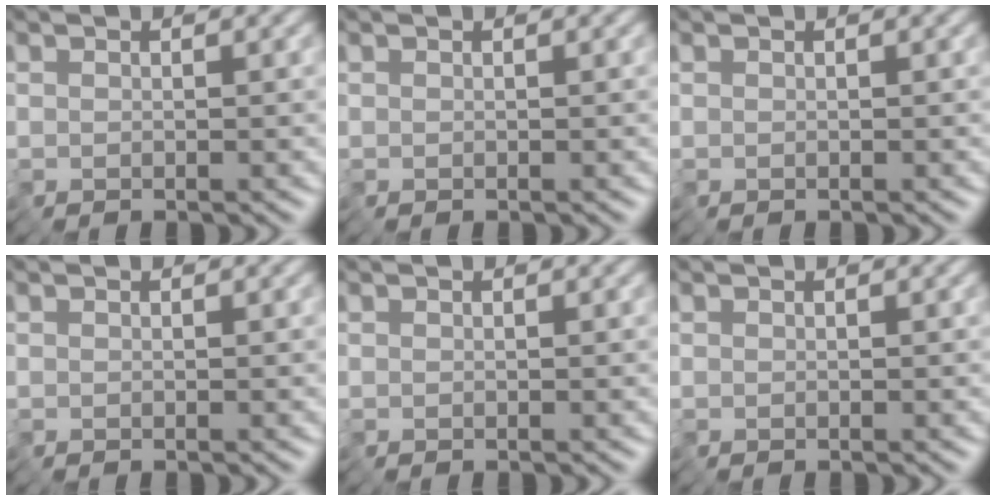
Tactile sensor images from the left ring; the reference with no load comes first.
{"total": 0.0}
{"total": 0.0}
{"total": 0.0}
{"total": 0.0}
{"total": 0.0}